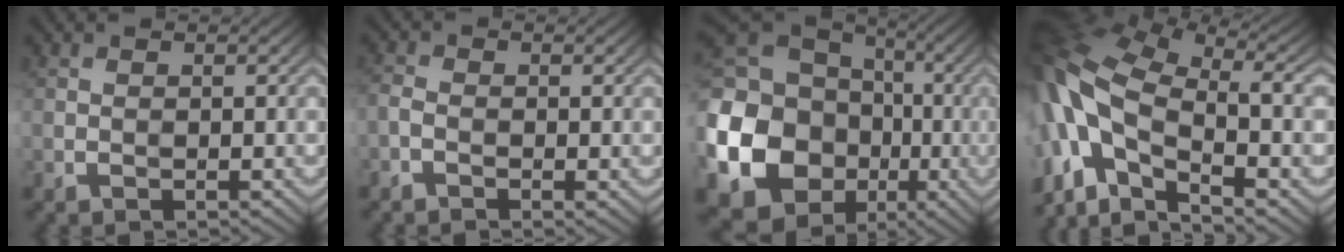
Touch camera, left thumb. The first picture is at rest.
{"total": 2.1, "force": [-1.0, 1.0, 1.5], "torque": [-0.036, -0.002, -0.023]}
{"total": 22.2, "force": [-5.6, 18.8, 10.3], "torque": [-0.270, -0.039, -0.130]}
{"total": 15.1, "force": [-2.5, 7.6, 12.8], "torque": [-0.299, -0.009, -0.042]}